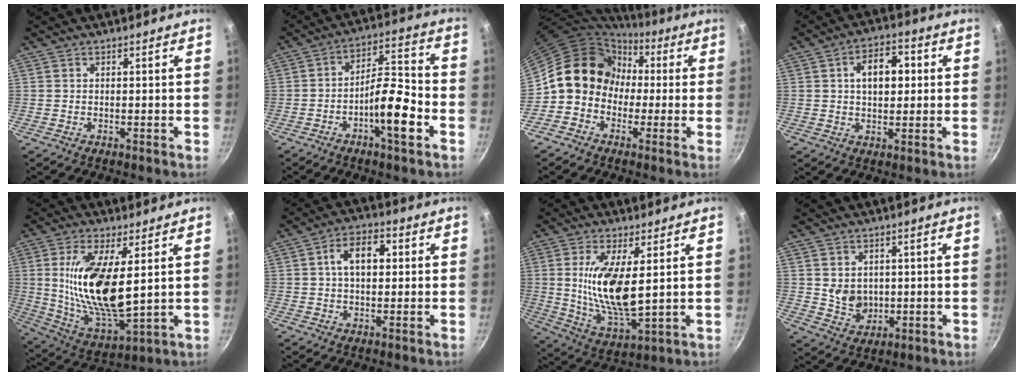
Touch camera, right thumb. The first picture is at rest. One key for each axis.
{"total": 11.1, "fx": -4.5, "fy": 3.4, "fz": 9.6, "tx": -0.140, "ty": 0.048, "tz": -0.075}
{"total": 13.2, "fx": -0.1, "fy": 11.7, "fz": 6.0, "tx": -0.057, "ty": 0.038, "tz": -0.021}
{"total": 9.3, "fx": 1.6, "fy": 5.7, "fz": 7.1, "tx": -0.079, "ty": 0.013, "tz": 0.018}
{"total": 18.5, "fx": 3.4, "fy": 7.2, "fz": 16.7, "tx": -0.318, "ty": -0.033, "tz": 0.073}
{"total": 8.4, "fx": 1.4, "fy": 5.0, "fz": 6.5, "tx": -0.085, "ty": 0.016, "tz": 0.015}
{"total": 14.3, "fx": 2.5, "fy": 5.3, "fz": 13.0, "tx": -0.247, "ty": -0.026, "tz": 0.056}
{"total": 6.3, "fx": 0.6, "fy": 5.3, "fz": 3.4, "tx": -0.043, "ty": -0.012, "tz": 0.023}